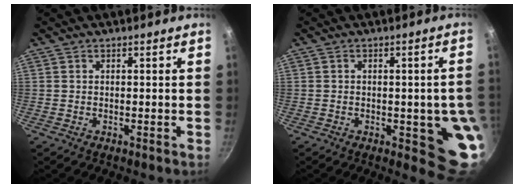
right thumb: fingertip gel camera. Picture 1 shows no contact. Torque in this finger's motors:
{"motor_torque": [2.59, 2.46, 1.99, -0.77, 0.28]}